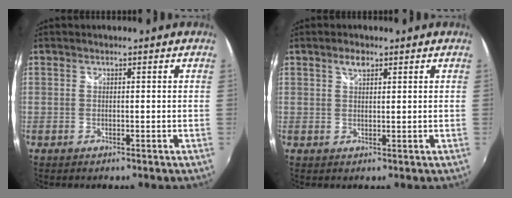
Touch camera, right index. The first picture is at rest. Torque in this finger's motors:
{"motor_torque": [0.18, 0.10, 0.04, 0.02]}